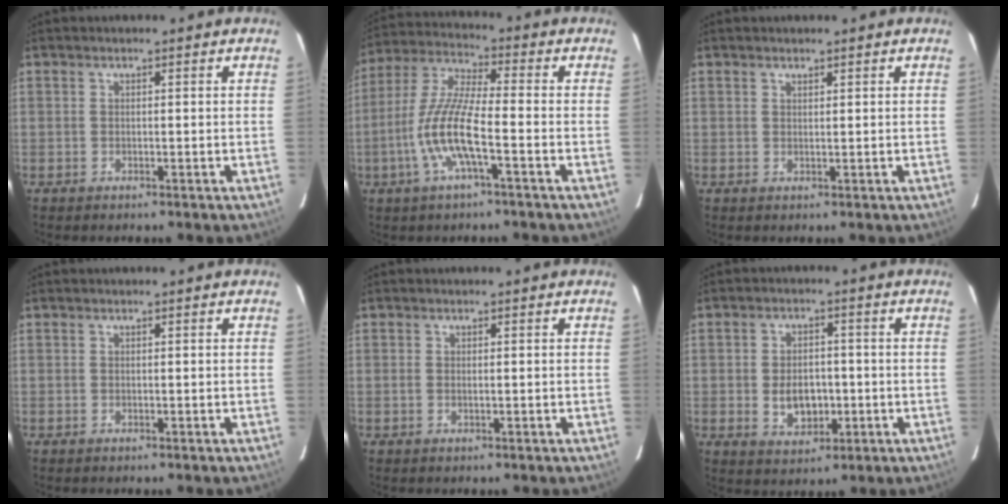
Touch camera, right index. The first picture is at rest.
{"total": 11.4, "force": [-3.9, 1.8, 10.5], "torque": [-0.226, -0.003, -0.078]}
{"total": 0.8, "force": [0.7, 0.1, 0.2], "torque": [-0.005, -0.001, 0.013]}
{"total": 0.0}
{"total": 0.6, "force": [0.0, 0.1, 0.6], "torque": [-0.013, 0.000, -0.001]}
{"total": 6.8, "force": [-1.2, 4.8, 4.6], "torque": [-0.090, -0.002, -0.010]}